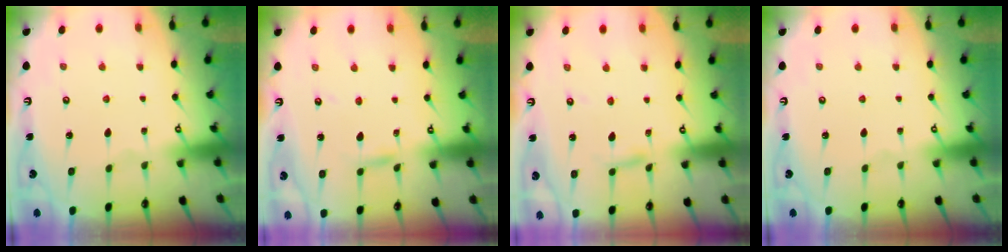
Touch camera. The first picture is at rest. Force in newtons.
{"total": 2.7, "press": 2.7, "slide": 0.1}
{"total": 2.7, "press": 2.7, "slide": 0.3}
{"total": 0.0}